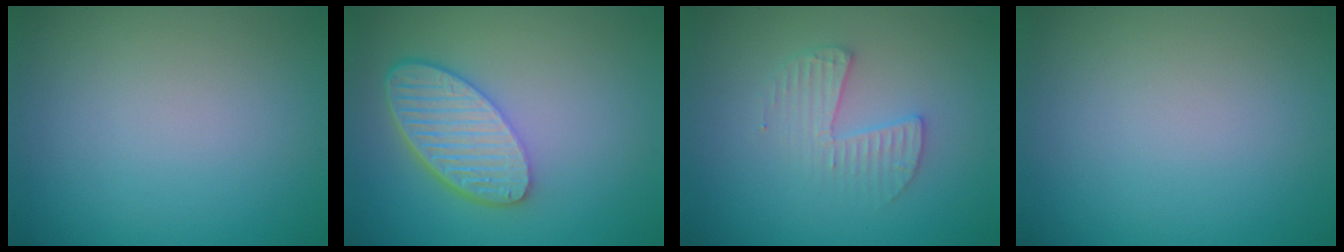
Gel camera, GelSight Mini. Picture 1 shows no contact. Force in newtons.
{"total": 5.9, "press": 4.5, "slide": 3.8}
{"total": 2.3, "press": 2.3, "slide": 0.3}
{"total": 0.0}